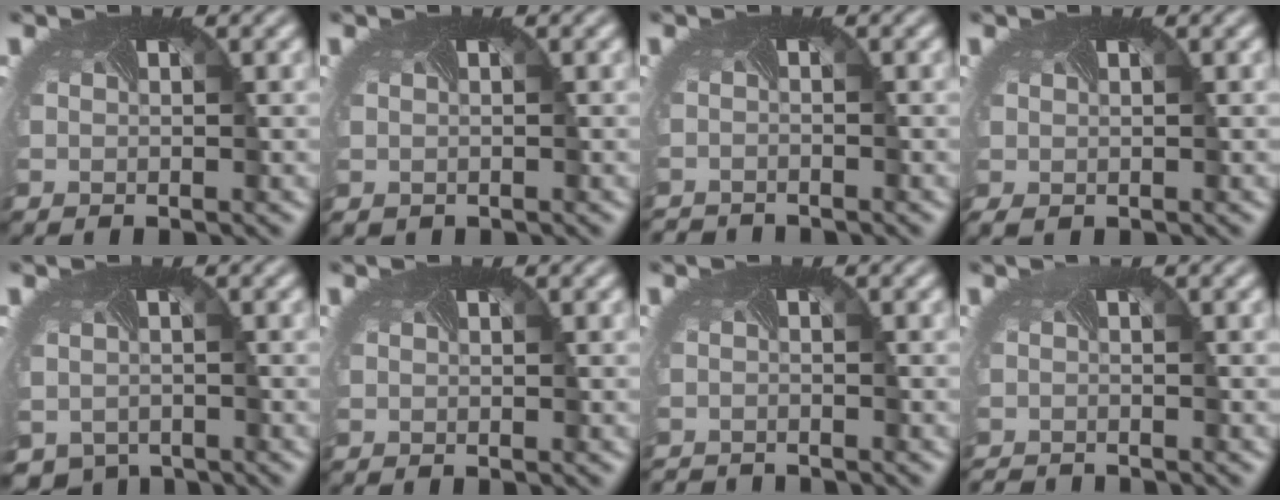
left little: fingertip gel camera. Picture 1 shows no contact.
{"total": 0.6, "force": [0.0, 0.6, 0.1], "torque": [-0.003, 0.001, 0.007]}
{"total": 2.3, "force": [-2.3, -0.1, -0.2], "torque": [-0.003, -0.018, -0.039]}
{"total": 0.8, "force": [-0.2, 0.5, 0.5], "torque": [-0.018, -0.001, 0.004]}
{"total": 3.7, "force": [-2.5, 2.5, 1.1], "torque": [-0.023, -0.026, -0.034]}
{"total": 0.0}
{"total": 2.8, "force": [-2.8, -0.1, 0.0], "torque": [-0.006, -0.021, -0.045]}
{"total": 2.6, "force": [-2.5, -0.1, 0.5], "torque": [-0.011, -0.015, -0.047]}